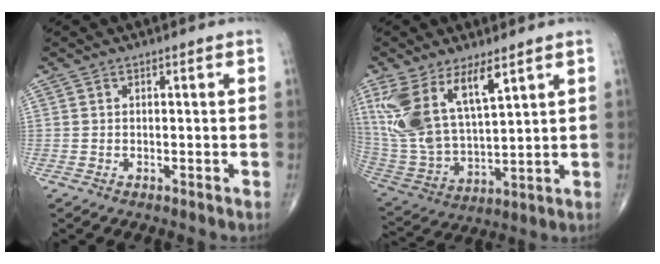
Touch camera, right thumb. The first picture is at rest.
{"total": 15.9, "force": [8.2, 6.5, 12.0], "torque": [-0.239, -0.031, 0.178]}